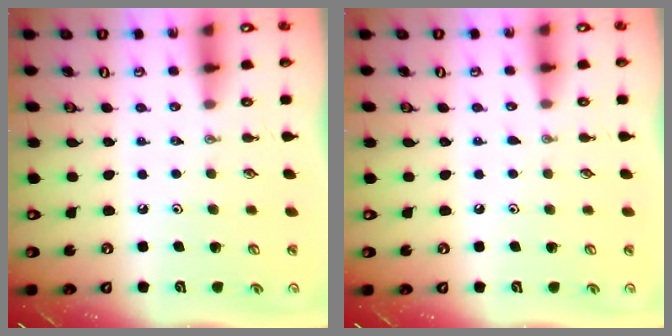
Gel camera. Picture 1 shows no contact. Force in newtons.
{"total": 2.8, "press": 2.8, "slide": 0.3}